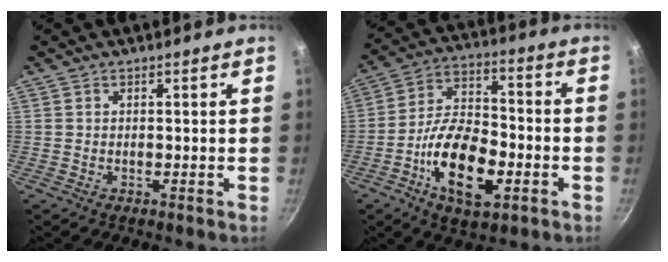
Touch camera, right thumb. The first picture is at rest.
{"total": 16.3, "force": [-5.7, 8.0, 13.0], "torque": [-0.217, 0.032, -0.106]}